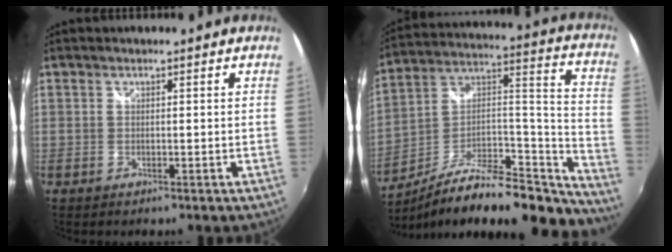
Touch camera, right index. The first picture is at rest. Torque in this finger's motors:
{"motor_torque": [0.32, -0.30, 0.38, 0.12]}